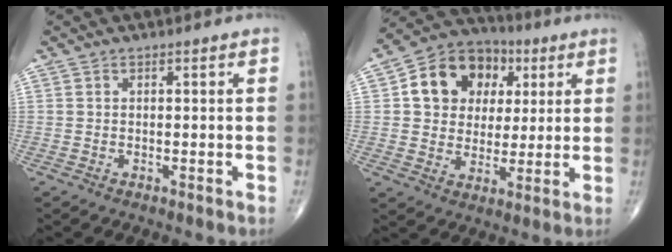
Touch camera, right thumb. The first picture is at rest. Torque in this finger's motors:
{"motor_torque": [0.10, 0.12, 0.05, 0.00, 0.20]}